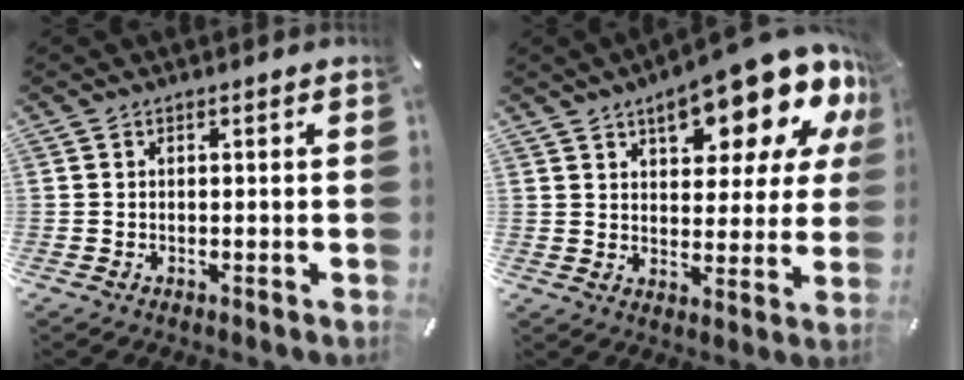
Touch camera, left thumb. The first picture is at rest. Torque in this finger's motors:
{"motor_torque": [2.35, 2.66, 1.45, -1.32, 0.15]}